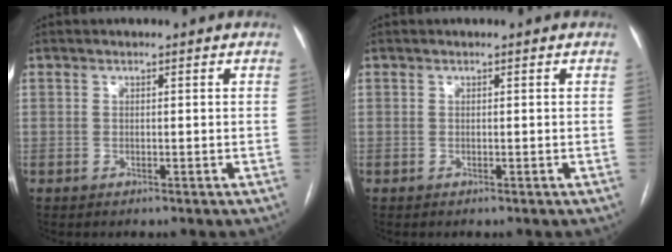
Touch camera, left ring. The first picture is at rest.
{"total": 0.0}